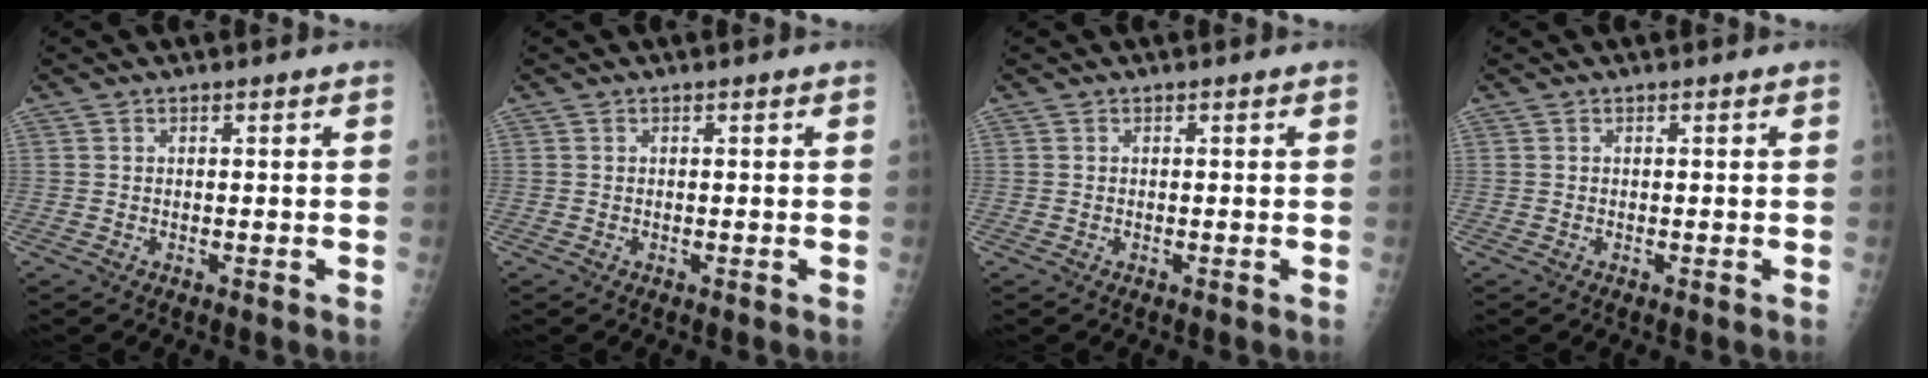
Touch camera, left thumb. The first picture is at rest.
{"total": 0.0}
{"total": 0.0}
{"total": 0.0}